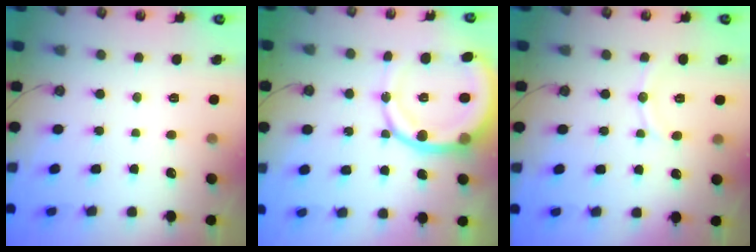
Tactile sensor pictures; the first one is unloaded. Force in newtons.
{"total": 16.7, "press": 16.4, "slide": 3.2}
{"total": 7.0, "press": 7.0, "slide": 0.2}